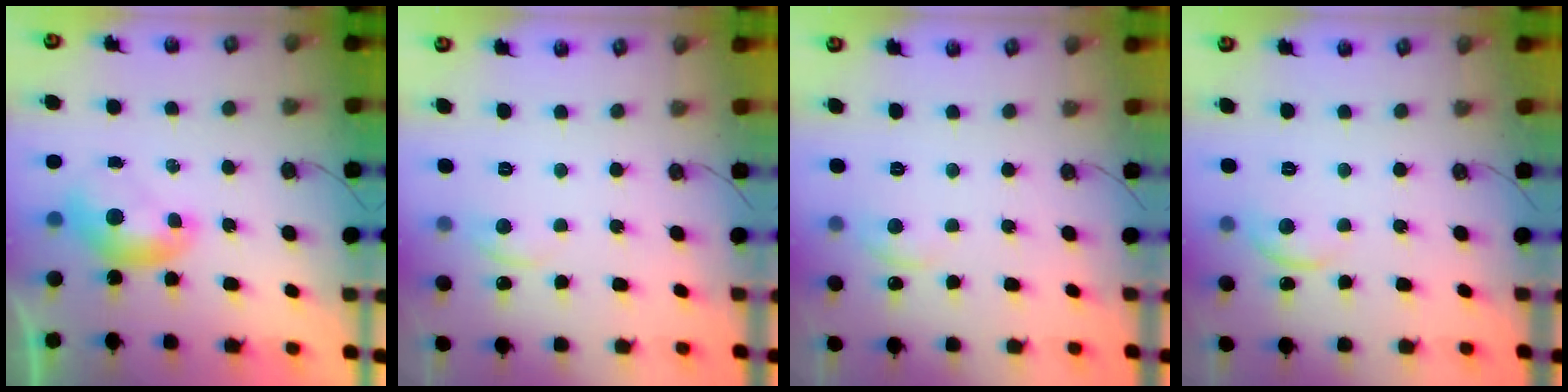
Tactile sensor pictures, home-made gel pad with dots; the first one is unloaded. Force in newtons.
{"total": 0.5, "press": 0.3, "slide": 0.5}
{"total": 1.0, "press": 0.7, "slide": 0.7}
{"total": 2.2, "press": 2.2, "slide": 0.5}